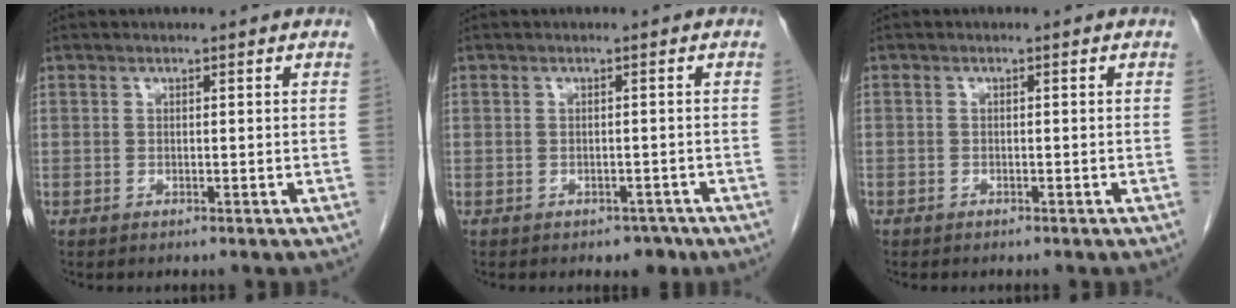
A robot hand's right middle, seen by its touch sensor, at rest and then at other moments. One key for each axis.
{"total": 2.0, "fx": -1.4, "fy": 1.3, "fz": 0.7, "tx": -0.002, "ty": 0.005, "tz": -0.013}
{"total": 0.6, "fx": -0.4, "fy": 0.4, "fz": 0.1, "tx": -0.005, "ty": 0.002, "tz": -0.008}